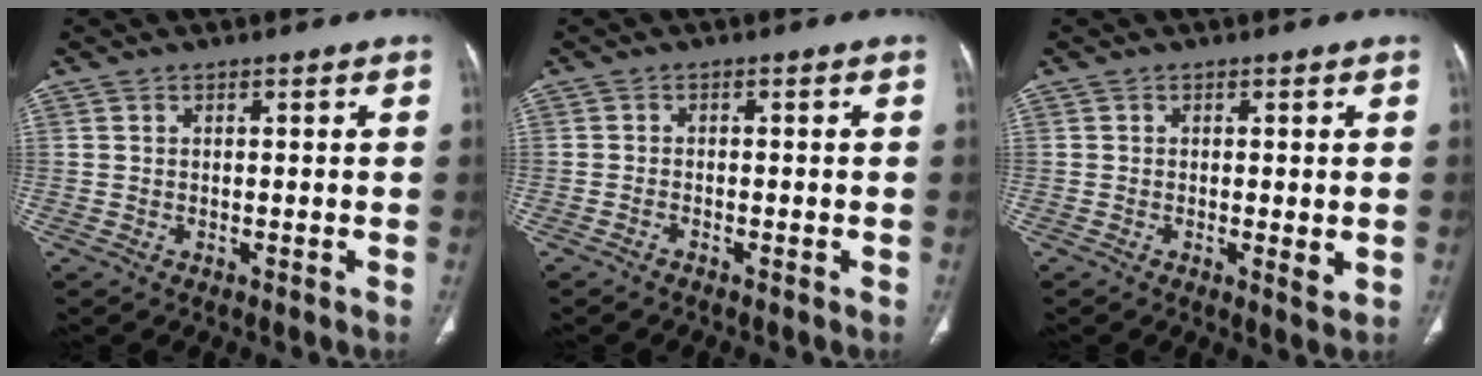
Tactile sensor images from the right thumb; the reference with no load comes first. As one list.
[{"total": 0.8, "force": [-0.7, 0.2, 0.3], "torque": [-0.008, 0.004, -0.013]}, {"total": 2.5, "force": [-0.3, 0.8, 2.4], "torque": [-0.039, -0.009, -0.004]}]